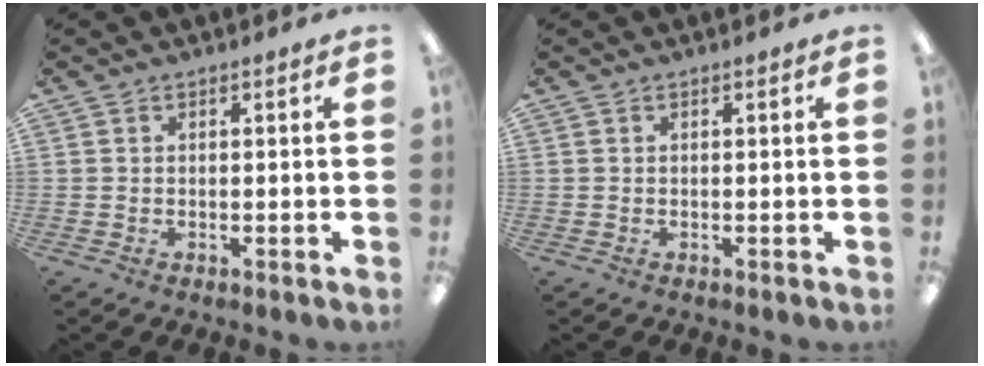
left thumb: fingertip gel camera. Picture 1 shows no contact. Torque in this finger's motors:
{"motor_torque": [0.00, 0.00, -0.04, 0.05, 0.00]}